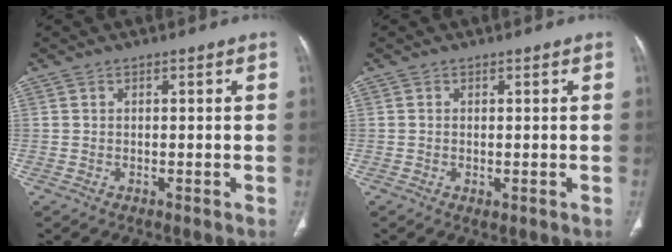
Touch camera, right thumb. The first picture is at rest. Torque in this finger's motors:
{"motor_torque": [-0.27, 0.07, -0.42, 0.05, 0.01]}